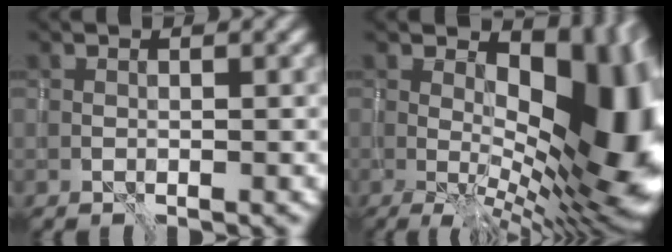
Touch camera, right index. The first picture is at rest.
{"total": 16.8, "force": [2.1, 8.8, 14.2], "torque": [-0.168, -0.006, 0.051]}